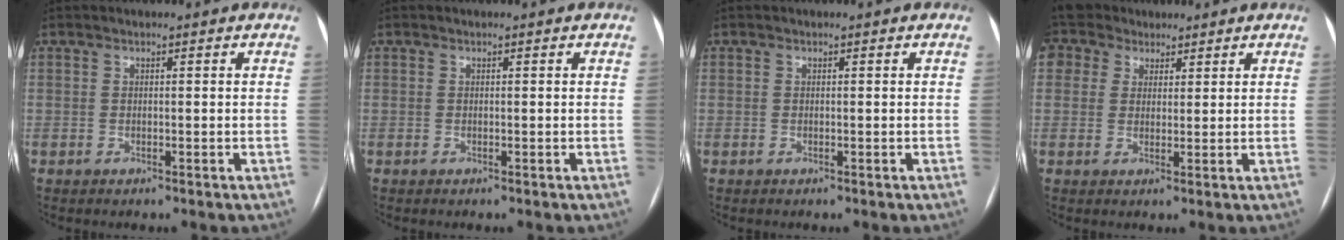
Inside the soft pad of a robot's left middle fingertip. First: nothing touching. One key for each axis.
{"total": 0.0}
{"total": 0.0}
{"total": 6.1, "fx": 4.1, "fy": 4.5, "fz": 0.9, "tx": -0.027, "ty": 0.033, "tz": 0.079}